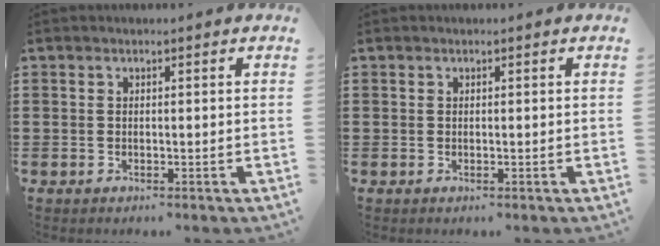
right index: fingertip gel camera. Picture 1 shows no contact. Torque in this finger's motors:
{"motor_torque": [-0.07, 0.06, 0.02, 0.04]}